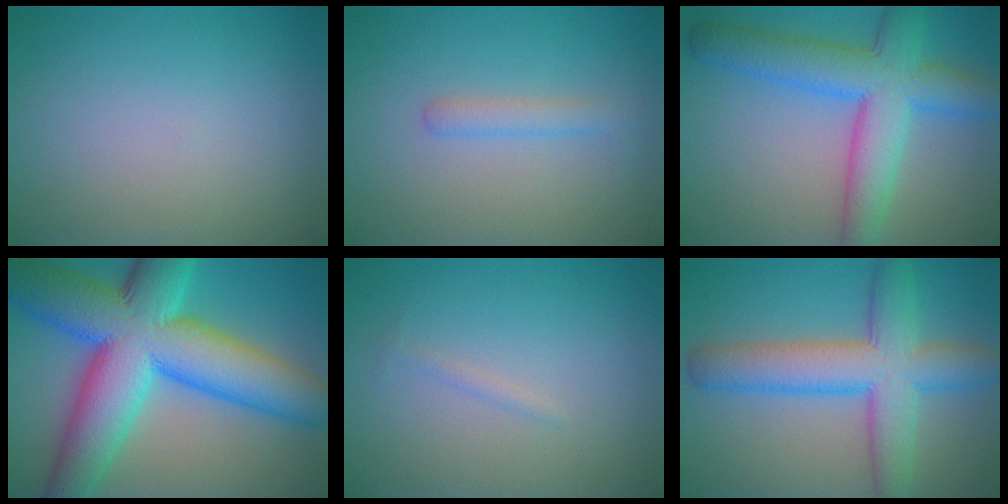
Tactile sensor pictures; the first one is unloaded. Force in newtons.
{"total": 1.7, "press": 1.7, "slide": 0.1}
{"total": 8.2, "press": 8.2, "slide": 0.3}
{"total": 16.0, "press": 16.0, "slide": 0.4}
{"total": 0.6, "press": 0.6, "slide": 0.0}
{"total": 8.1, "press": 8.1, "slide": 0.1}